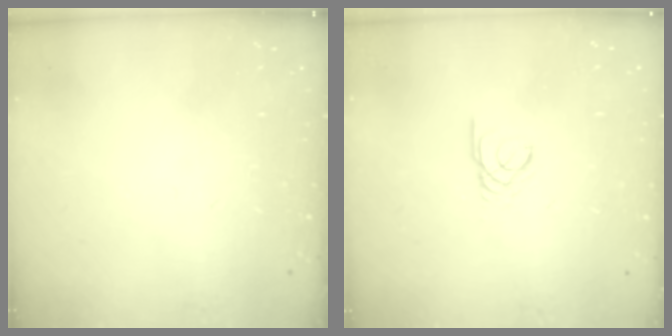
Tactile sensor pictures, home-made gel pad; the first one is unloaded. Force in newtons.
{"total": 2.3, "press": 2.3, "slide": 0.2}